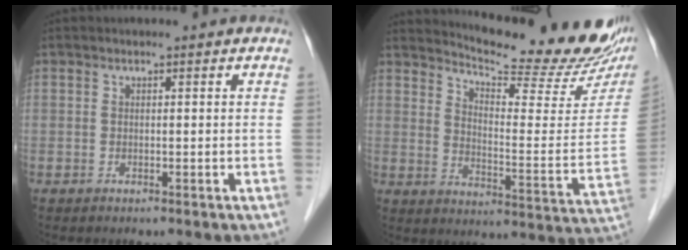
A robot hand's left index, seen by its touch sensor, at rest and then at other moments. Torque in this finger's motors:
{"motor_torque": [0.46, -0.56, 0.18, 0.04]}